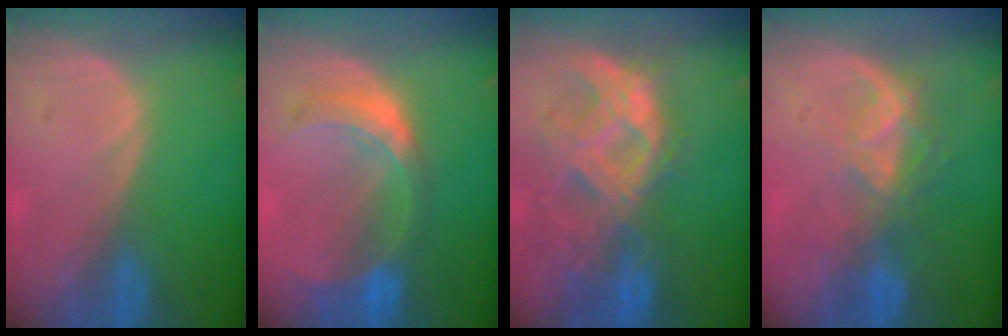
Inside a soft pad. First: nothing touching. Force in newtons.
{"total": 7.9, "press": 7.0, "slide": 3.7}
{"total": 10.6, "press": 9.2, "slide": 5.3}
{"total": 6.5, "press": 5.9, "slide": 2.8}